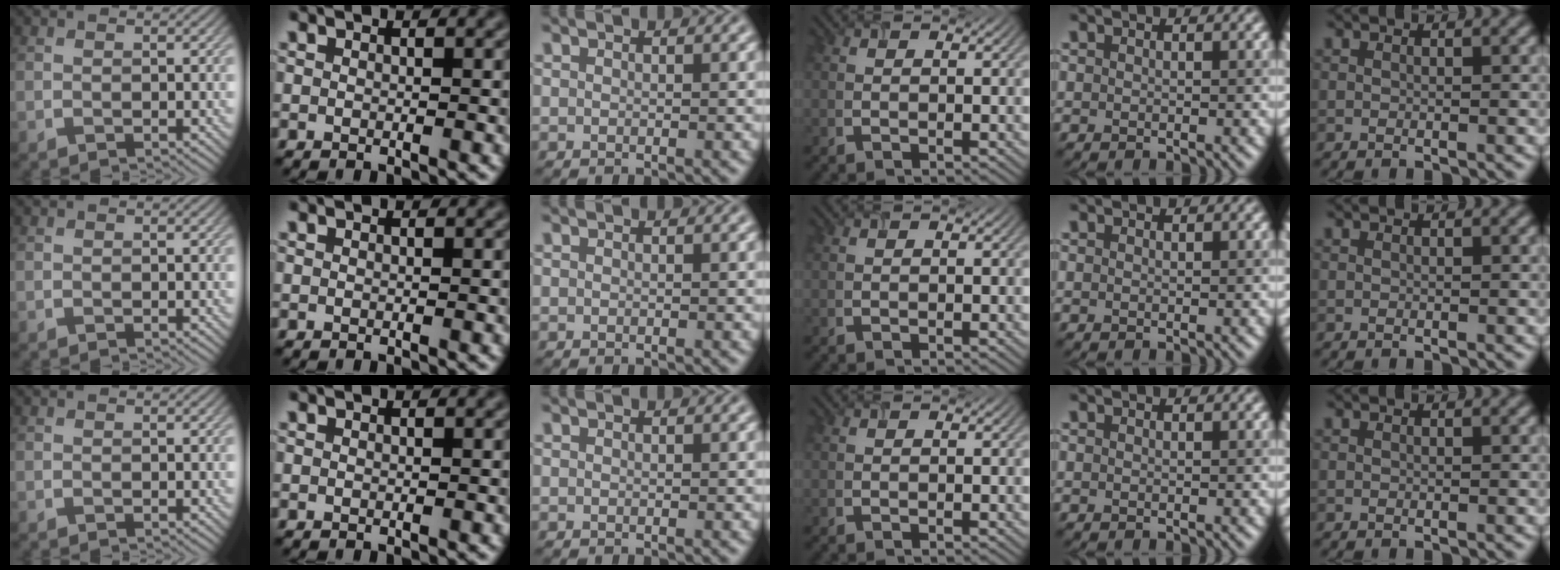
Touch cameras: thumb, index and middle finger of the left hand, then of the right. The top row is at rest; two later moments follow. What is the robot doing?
{"motion": "insert", "object": "airpods case & airpods"}